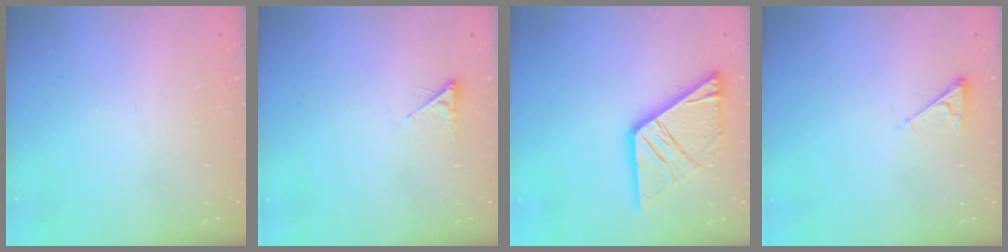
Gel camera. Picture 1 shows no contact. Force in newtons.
{"total": 1.8, "press": 1.7, "slide": 0.3}
{"total": 16.3, "press": 16.2, "slide": 1.8}
{"total": 2.8, "press": 2.7, "slide": 0.4}